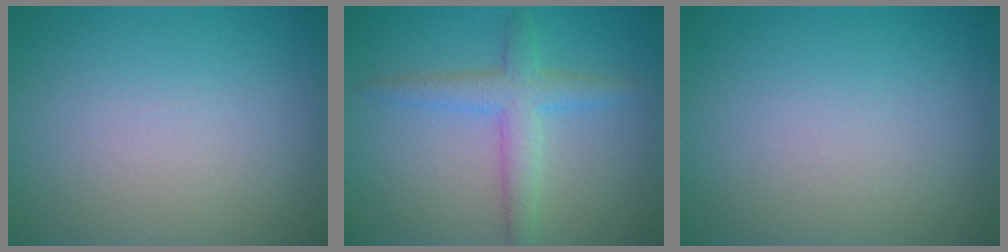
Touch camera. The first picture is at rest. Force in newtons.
{"total": 3.4, "press": 3.4, "slide": 0.0}
{"total": 0.0}